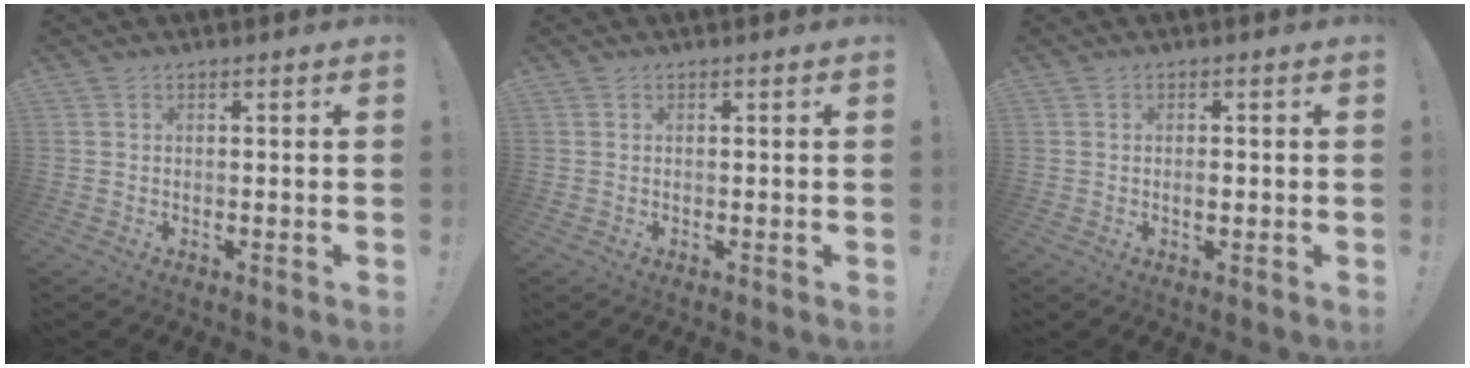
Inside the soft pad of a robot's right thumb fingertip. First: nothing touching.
{"total": 0.0}
{"total": 1.7, "force": [-0.5, 0.8, 1.4], "torque": [-0.015, -0.001, -0.011]}